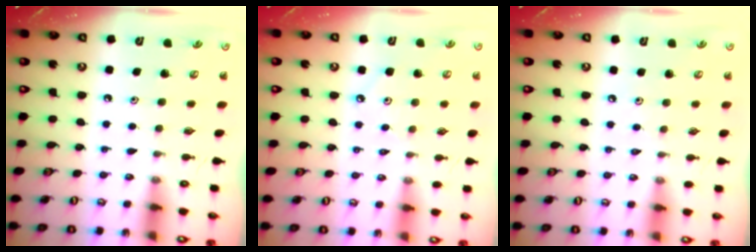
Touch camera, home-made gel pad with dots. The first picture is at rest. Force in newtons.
{"total": 2.8, "press": 2.7, "slide": 0.5}
{"total": 2.1, "press": 2.1, "slide": 0.4}